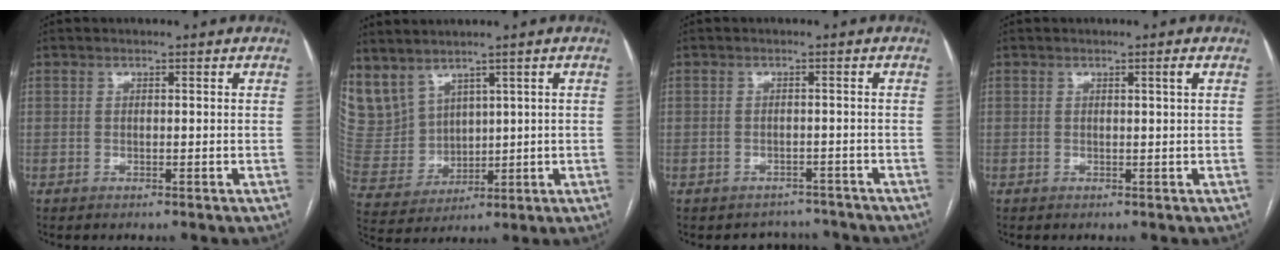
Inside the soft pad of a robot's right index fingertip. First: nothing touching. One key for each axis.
{"total": 9.7, "fx": 6.8, "fy": 6.2, "fz": 3.1, "tx": -0.090, "ty": 0.016, "tz": 0.169}
{"total": 3.7, "fx": -3.2, "fy": 1.6, "fz": -0.8, "tx": 0.012, "ty": 0.019, "tz": -0.044}
{"total": 0.9, "fx": 0.3, "fy": -0.3, "fz": 0.8, "tx": -0.016, "ty": -0.002, "tz": 0.008}